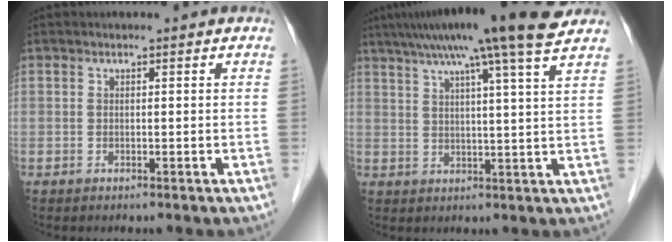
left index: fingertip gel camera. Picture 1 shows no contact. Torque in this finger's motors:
{"motor_torque": [1.06, -1.07, 0.68, 0.16]}